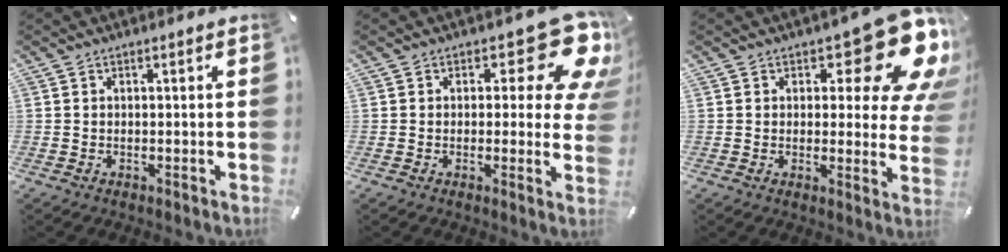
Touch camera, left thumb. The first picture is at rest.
{"total": 14.5, "force": [7.0, 6.7, 10.7], "torque": [-0.124, -0.054, 0.118]}
{"total": 16.0, "force": [9.2, 6.5, 11.4], "torque": [-0.128, -0.070, 0.150]}